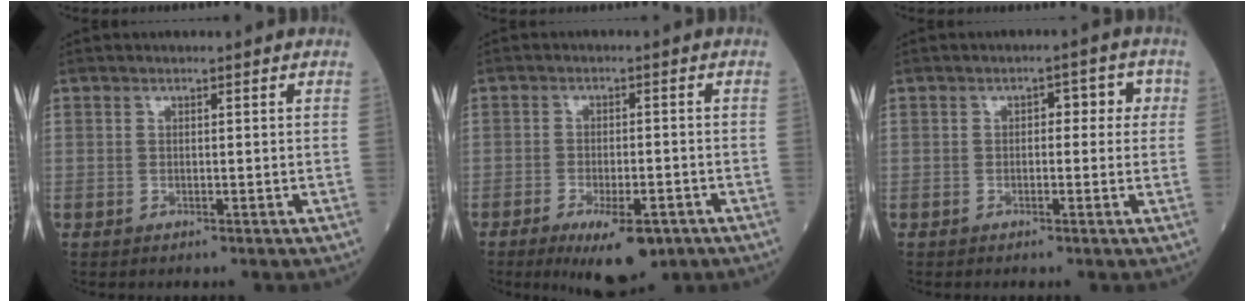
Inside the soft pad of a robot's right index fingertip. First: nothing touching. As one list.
[{"total": 8.4, "force": [-4.9, 2.8, 6.2], "torque": [-0.092, -0.010, -0.066]}, {"total": 3.7, "force": [0.6, 2.1, 3.0], "torque": [-0.030, 0.024, 0.004]}]